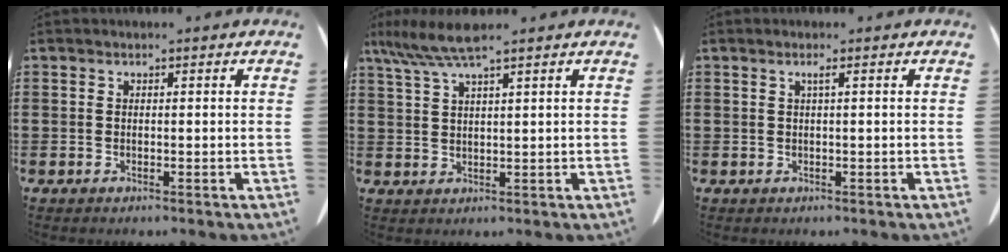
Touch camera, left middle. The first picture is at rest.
{"total": 6.1, "force": [4.2, 0.2, 4.3], "torque": [-0.102, -0.012, 0.074]}
{"total": 0.9, "force": [0.3, -0.1, 0.9], "torque": [-0.016, -0.003, 0.007]}